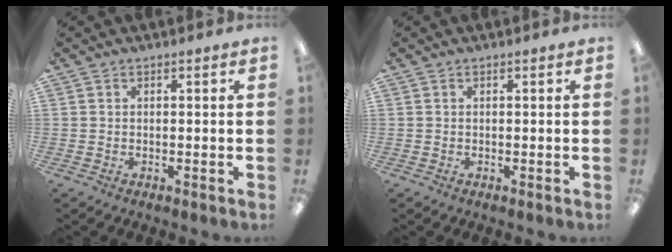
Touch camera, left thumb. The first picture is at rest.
{"total": 0.0}